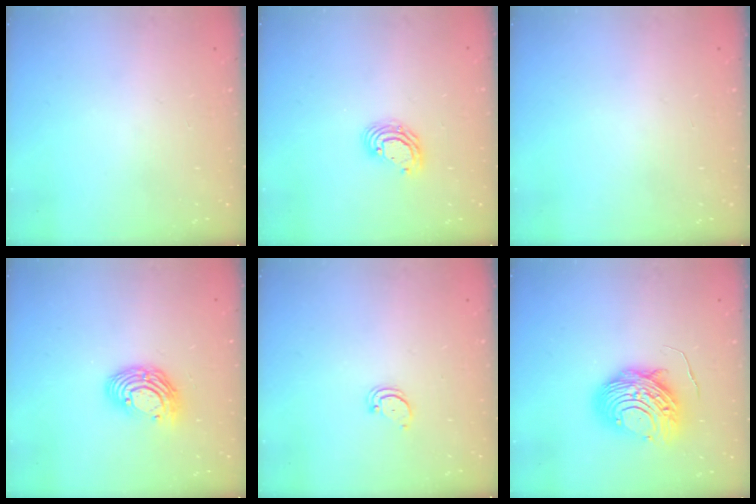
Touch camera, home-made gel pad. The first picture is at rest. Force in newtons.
{"total": 7.0, "press": 7.0, "slide": 0.8}
{"total": 0.0}
{"total": 10.9, "press": 10.9, "slide": 0.8}
{"total": 2.5, "press": 2.5, "slide": 0.3}
{"total": 12.8, "press": 12.7, "slide": 1.1}